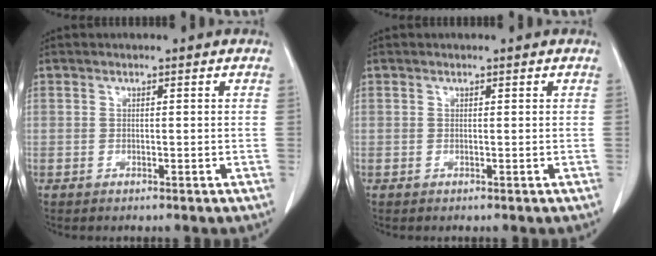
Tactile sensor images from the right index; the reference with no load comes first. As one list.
[{"total": 0.0}]